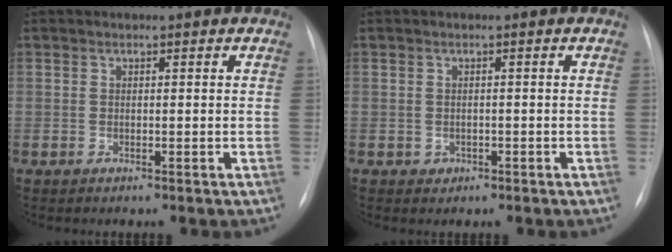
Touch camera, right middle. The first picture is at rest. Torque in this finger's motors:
{"motor_torque": [0.33, -0.07, 0.03, 0.00]}